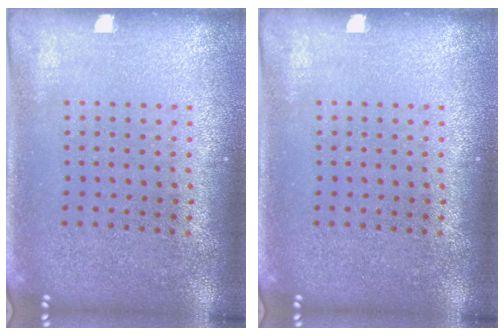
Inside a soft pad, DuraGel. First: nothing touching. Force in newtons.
{"total": 0.0}